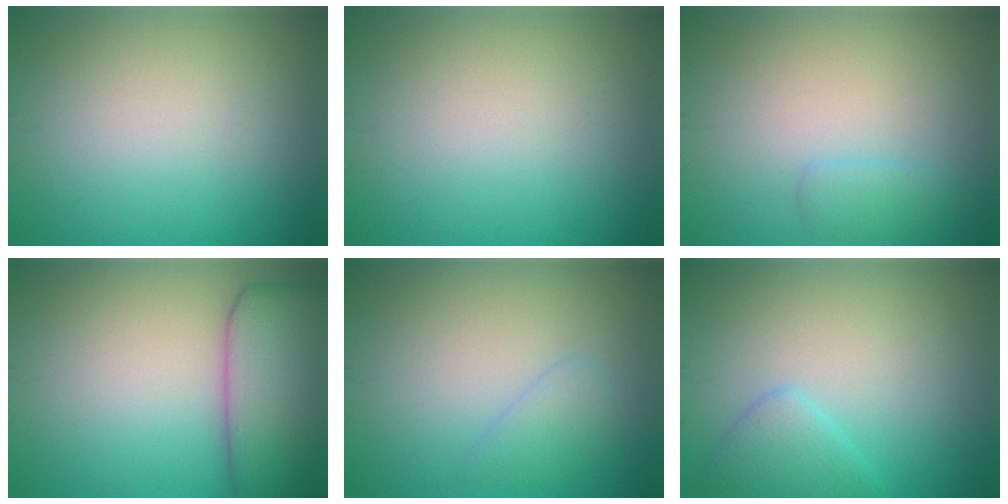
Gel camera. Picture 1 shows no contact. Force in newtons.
{"total": 0.0}
{"total": 1.5, "press": 1.5, "slide": 0.1}
{"total": 9.5, "press": 9.5, "slide": 0.3}
{"total": 1.6, "press": 1.6, "slide": 0.1}
{"total": 2.3, "press": 2.3, "slide": 0.1}